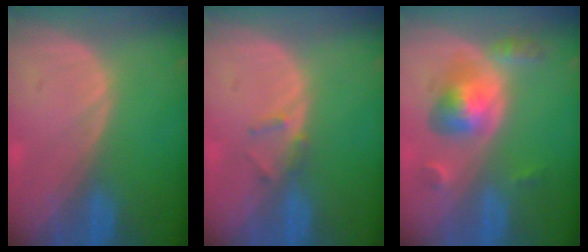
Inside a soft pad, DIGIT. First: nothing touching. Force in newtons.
{"total": 1.8, "press": 1.5, "slide": 0.9}
{"total": 6.2, "press": 5.8, "slide": 2.3}